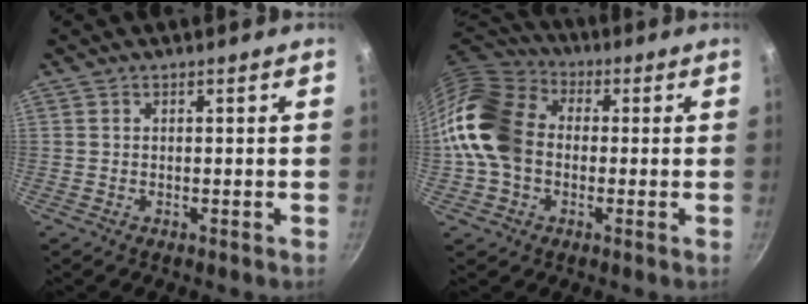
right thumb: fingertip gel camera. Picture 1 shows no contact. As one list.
[{"total": 16.9, "force": [-0.8, 13.1, 10.7], "torque": [-0.188, 0.034, -0.029]}]